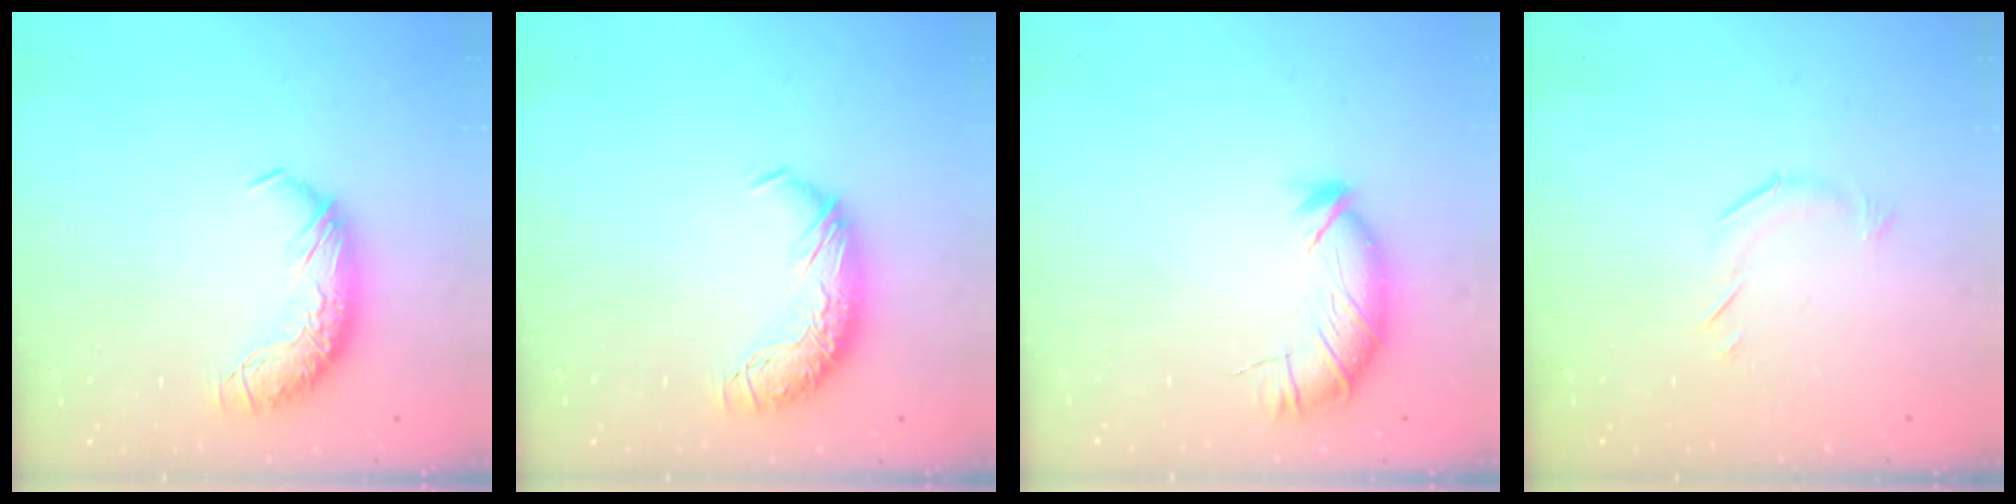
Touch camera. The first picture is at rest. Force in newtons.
{"total": 0.0}
{"total": 3.2, "press": 3.0, "slide": 1.1}
{"total": 5.5, "press": 5.4, "slide": 1.2}